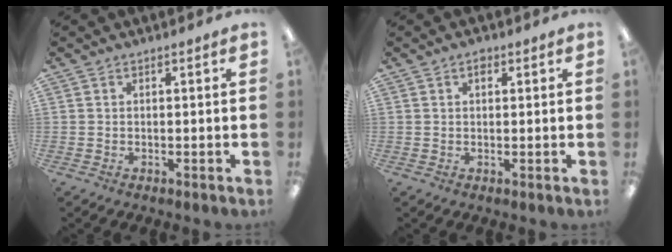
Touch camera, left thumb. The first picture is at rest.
{"total": 1.7, "force": [0.9, 0.9, 1.1], "torque": [-0.016, 0.001, 0.013]}